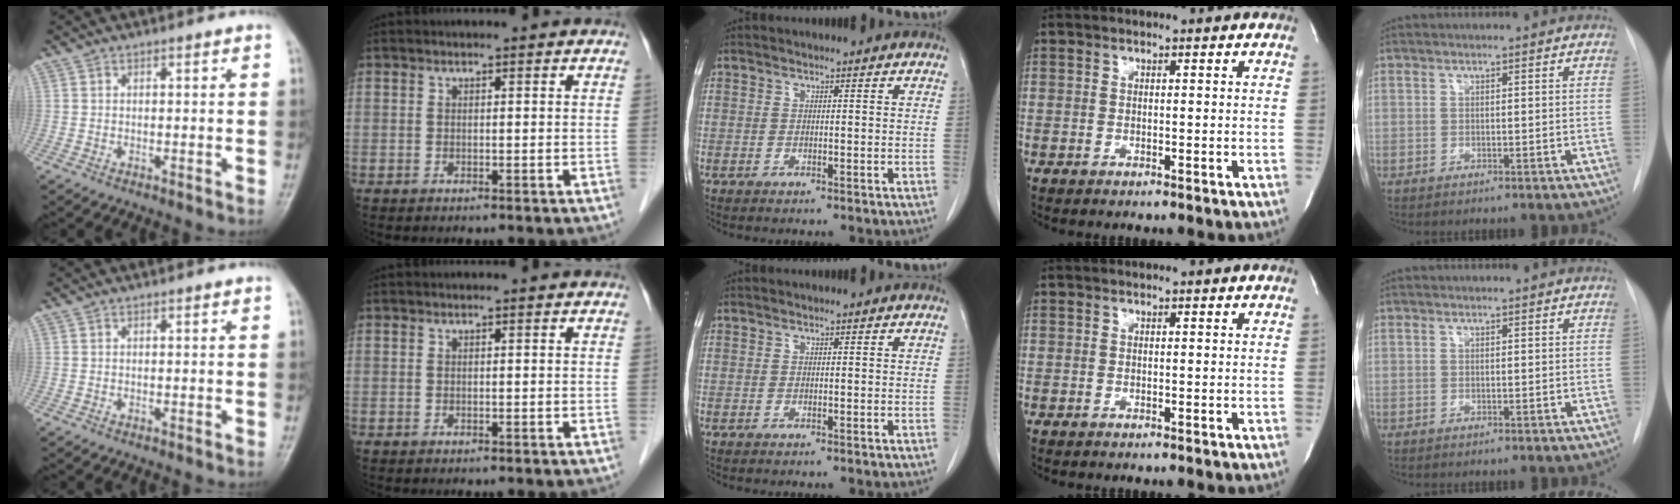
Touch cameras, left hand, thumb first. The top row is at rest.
{}